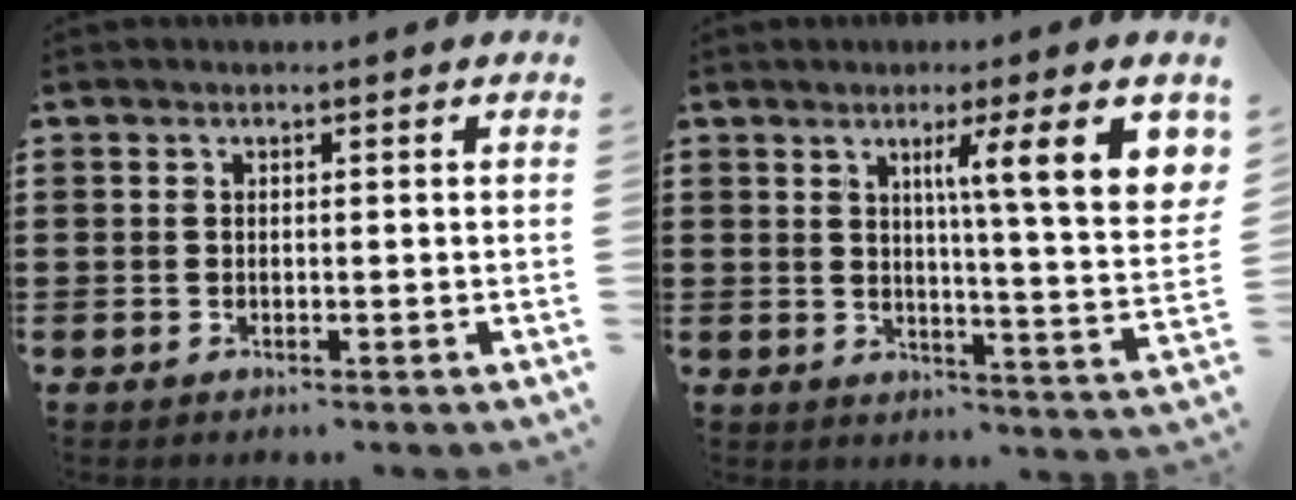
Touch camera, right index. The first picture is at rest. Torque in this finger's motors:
{"motor_torque": [1.30, 0.47, 0.83, 0.07]}